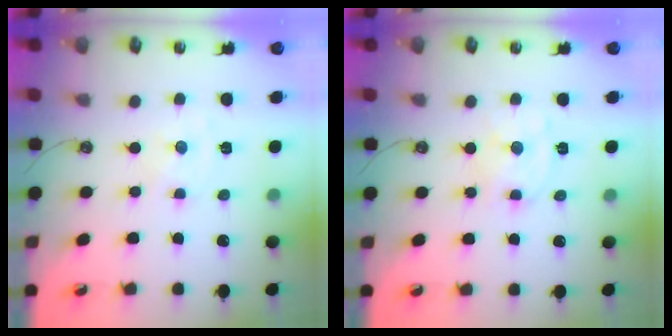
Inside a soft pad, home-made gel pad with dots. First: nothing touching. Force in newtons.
{"total": 5.7, "press": 5.7, "slide": 0.4}